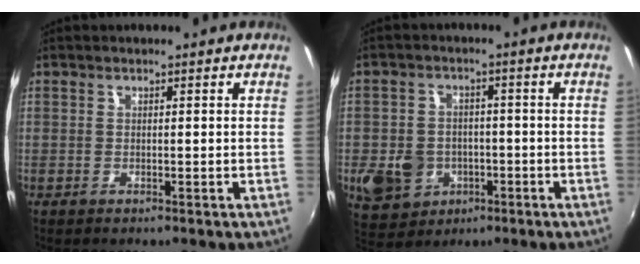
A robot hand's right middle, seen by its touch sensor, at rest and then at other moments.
{"total": 10.4, "force": [-3.3, 8.7, 4.6], "torque": [-0.127, 0.007, -0.038]}